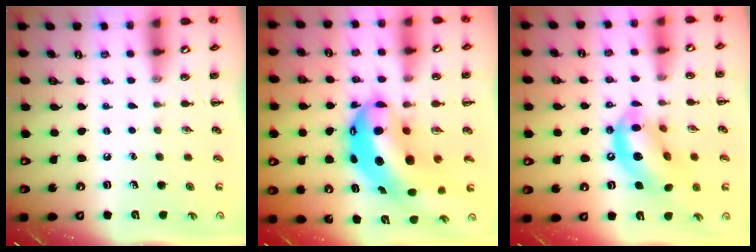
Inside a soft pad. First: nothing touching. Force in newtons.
{"total": 15.2, "press": 14.7, "slide": 4.0}
{"total": 14.2, "press": 13.7, "slide": 3.7}